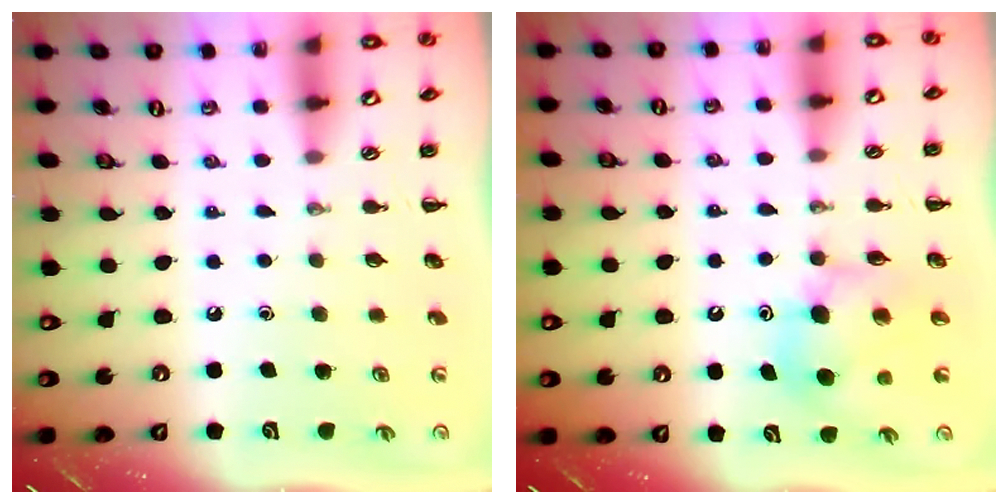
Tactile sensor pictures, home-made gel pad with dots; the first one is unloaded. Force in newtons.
{"total": 8.4, "press": 8.3, "slide": 1.0}